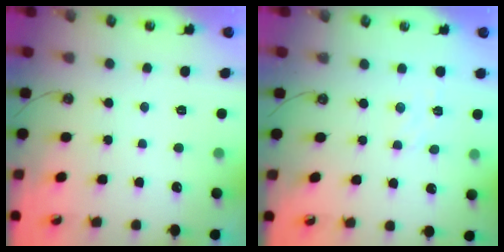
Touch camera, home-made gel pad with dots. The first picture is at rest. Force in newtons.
{"total": 2.9, "press": 2.9, "slide": 0.5}